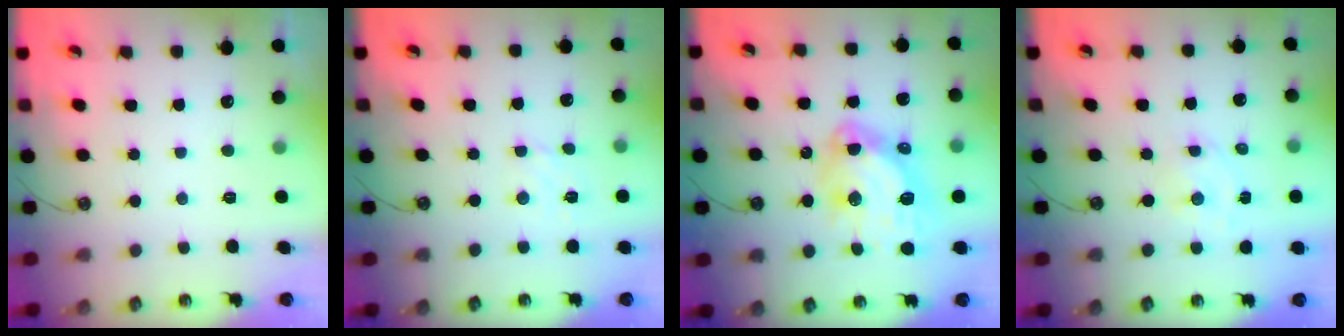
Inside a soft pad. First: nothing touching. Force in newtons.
{"total": 2.5, "press": 2.4, "slide": 0.5}
{"total": 15.7, "press": 15.6, "slide": 1.6}
{"total": 2.3, "press": 2.3, "slide": 0.3}